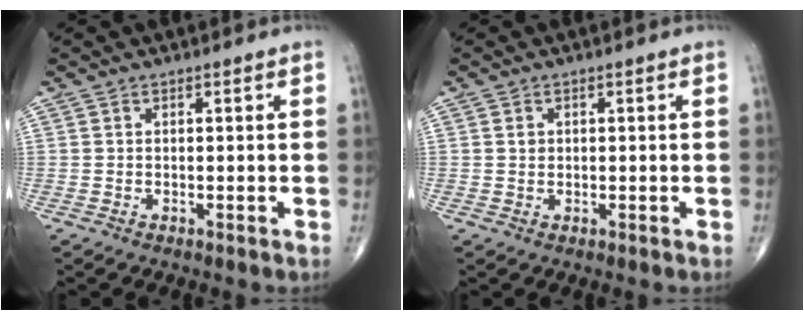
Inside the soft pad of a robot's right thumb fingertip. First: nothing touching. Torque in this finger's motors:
{"motor_torque": [-0.52, -0.25, -0.17, -0.10, -0.02]}